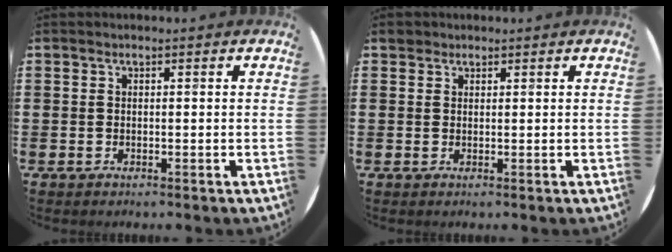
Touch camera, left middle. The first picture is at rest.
{"total": 1.2, "force": [1.1, 0.6, 0.1], "torque": [0.005, 0.000, 0.018]}